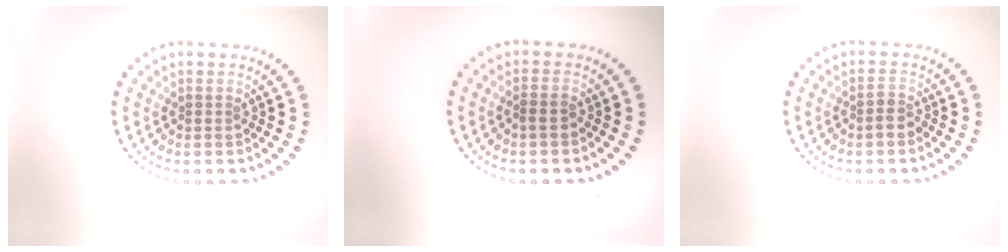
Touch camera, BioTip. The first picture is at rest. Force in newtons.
{"total": 0.9, "press": 0.6, "slide": 0.6}
{"total": 1.6, "press": 1.3, "slide": 0.9}